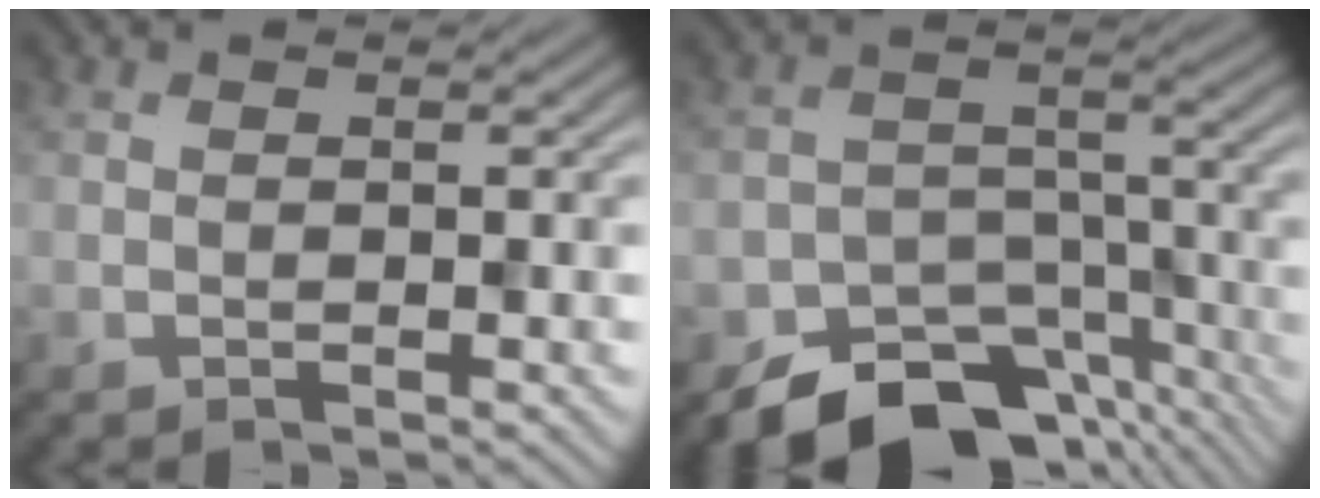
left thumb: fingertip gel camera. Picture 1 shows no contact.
{"total": 11.9, "force": [-8.5, 6.8, 4.9], "torque": [-0.076, -0.022, -0.121]}